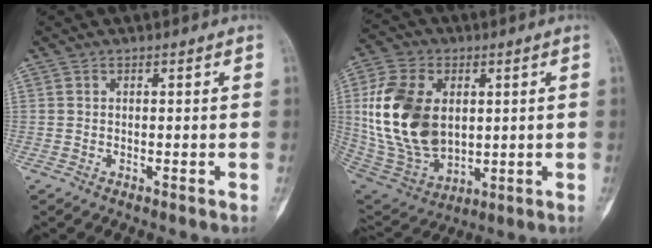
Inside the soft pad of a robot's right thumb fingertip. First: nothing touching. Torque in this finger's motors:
{"motor_torque": [0.54, 2.61, 1.21, 1.05, 0.20]}